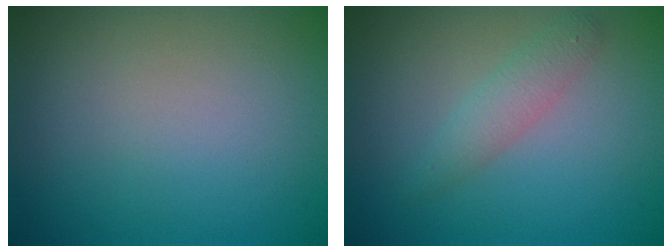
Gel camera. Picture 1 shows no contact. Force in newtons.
{"total": 1.9, "press": 1.9, "slide": 0.0}